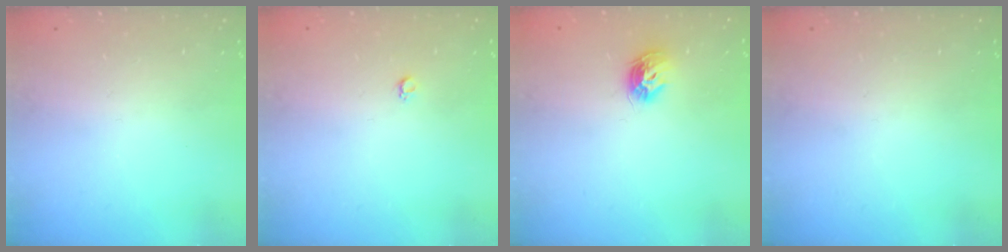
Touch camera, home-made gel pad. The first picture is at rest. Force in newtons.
{"total": 2.6, "press": 2.6, "slide": 0.4}
{"total": 8.3, "press": 8.3, "slide": 0.2}
{"total": 0.0}